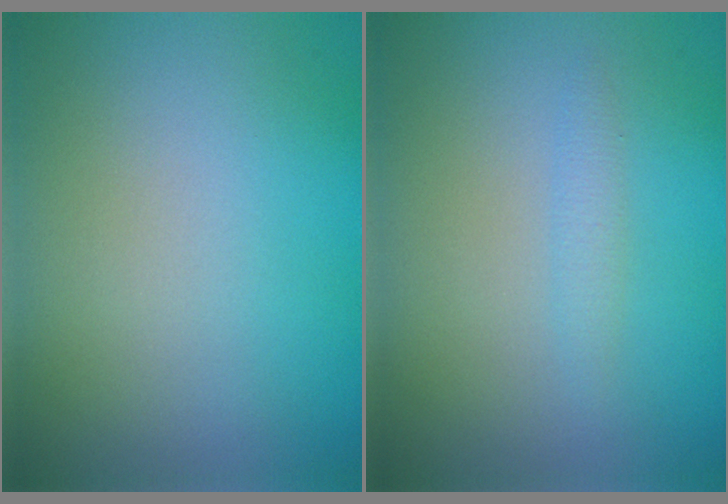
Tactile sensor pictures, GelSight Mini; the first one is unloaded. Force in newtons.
{"total": 1.0, "press": 1.0, "slide": 0.0}